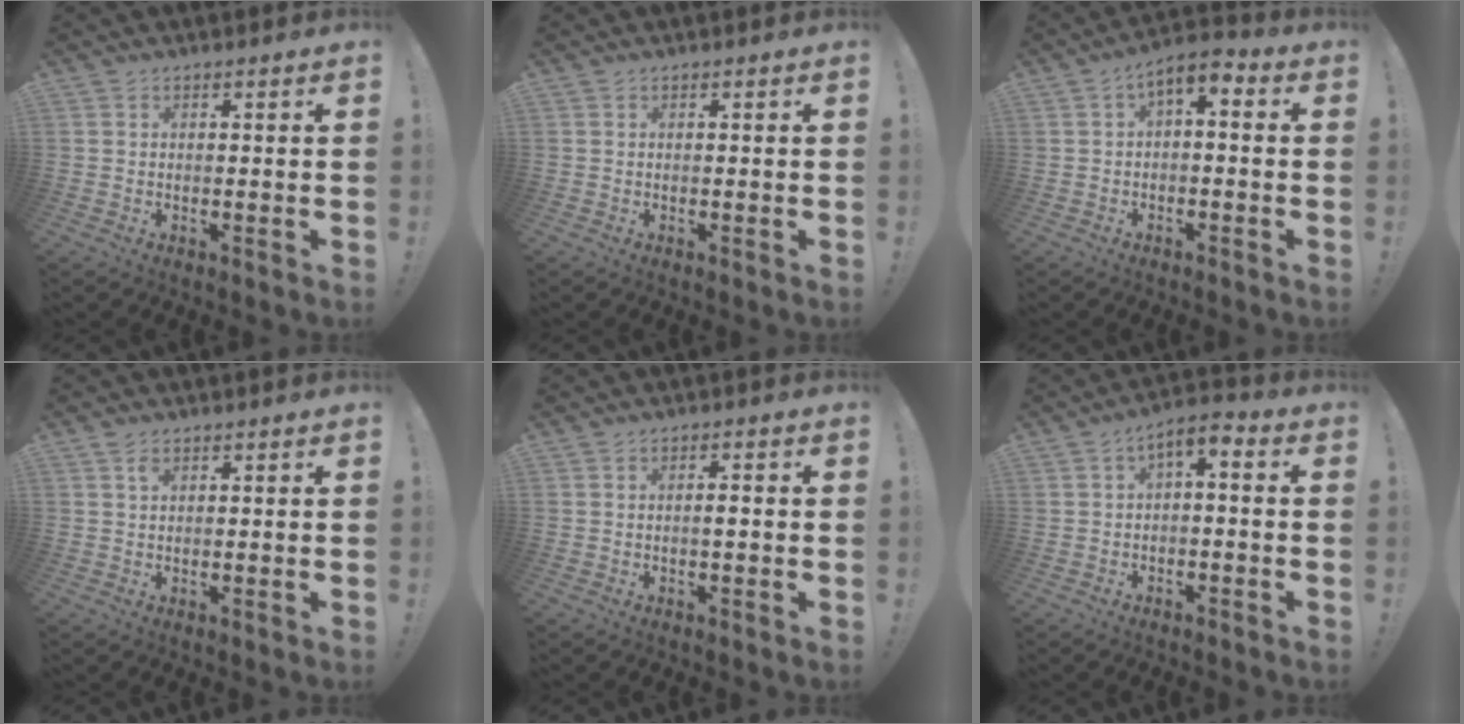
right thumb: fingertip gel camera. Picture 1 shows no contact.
{"total": 0.0}
{"total": 4.8, "force": [0.4, 1.8, 4.4], "torque": [-0.074, -0.002, 0.008]}
{"total": 1.8, "force": [1.0, 0.9, 1.2], "torque": [-0.022, -0.001, 0.018]}
{"total": 1.8, "force": [-0.4, 0.2, 1.8], "torque": [-0.024, 0.000, -0.011]}
{"total": 4.3, "force": [-0.5, 1.5, 4.1], "torque": [-0.066, -0.002, -0.010]}